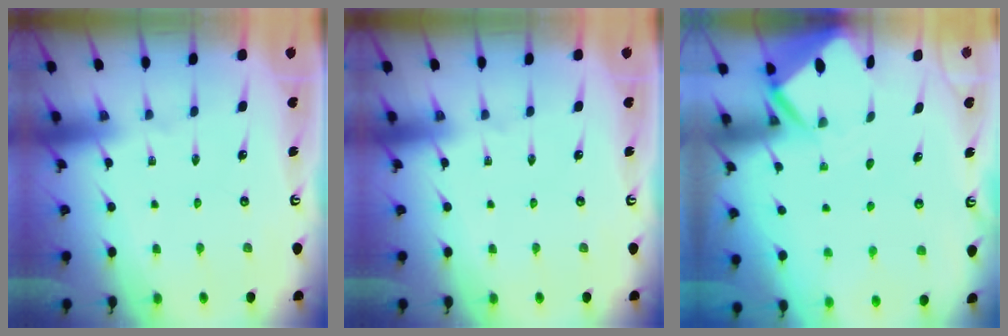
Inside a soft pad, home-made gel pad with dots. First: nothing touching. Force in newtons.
{"total": 0.0}
{"total": 3.5, "press": 3.5, "slide": 0.3}